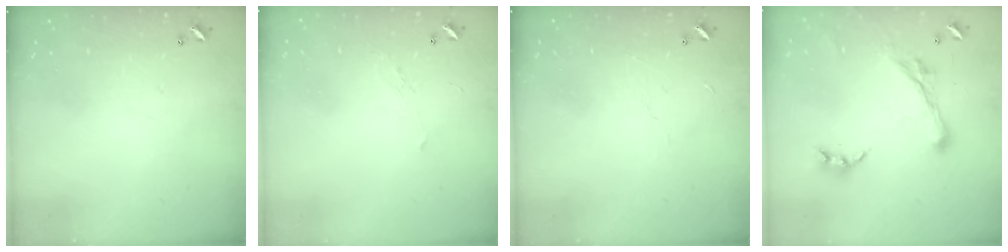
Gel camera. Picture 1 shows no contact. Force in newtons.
{"total": 1.3, "press": 1.1, "slide": 0.7}
{"total": 4.5, "press": 4.5, "slide": 0.5}
{"total": 2.8, "press": 2.5, "slide": 1.3}